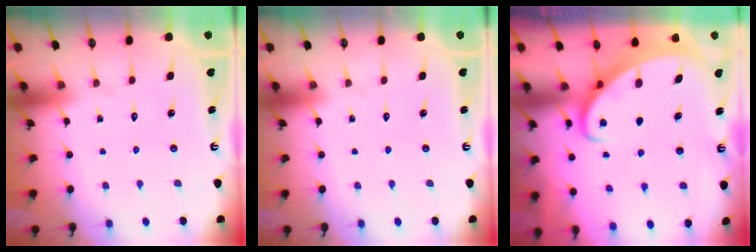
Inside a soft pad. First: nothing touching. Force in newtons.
{"total": 0.0}
{"total": 2.7, "press": 2.7, "slide": 0.3}